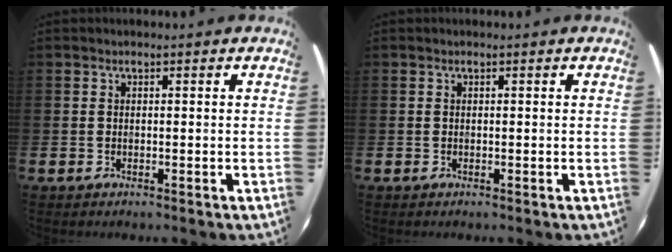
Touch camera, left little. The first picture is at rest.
{"total": 0.0}